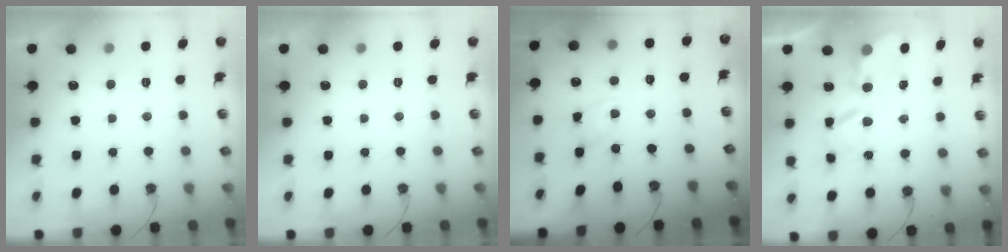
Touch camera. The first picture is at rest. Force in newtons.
{"total": 0.0}
{"total": 2.1, "press": 2.1, "slide": 0.4}
{"total": 5.8, "press": 5.8, "slide": 0.3}